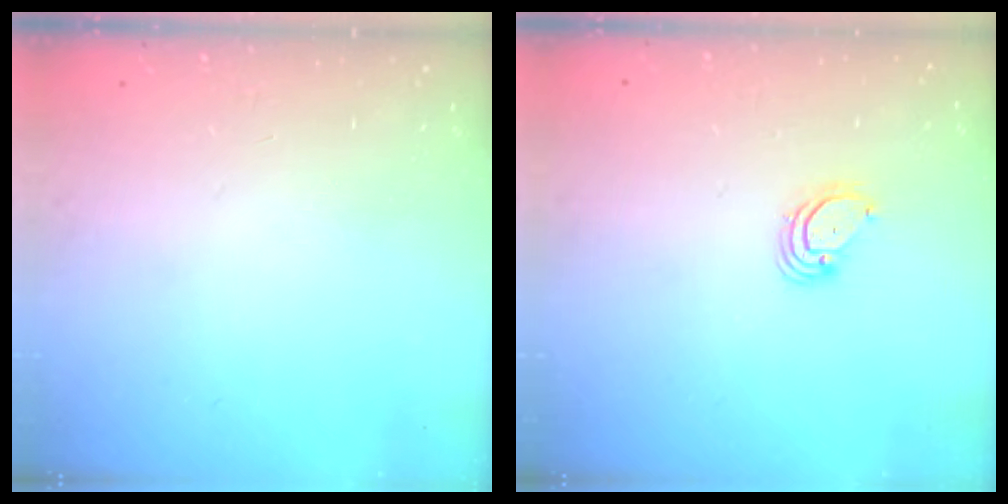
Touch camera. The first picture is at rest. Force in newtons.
{"total": 4.1, "press": 4.0, "slide": 0.3}